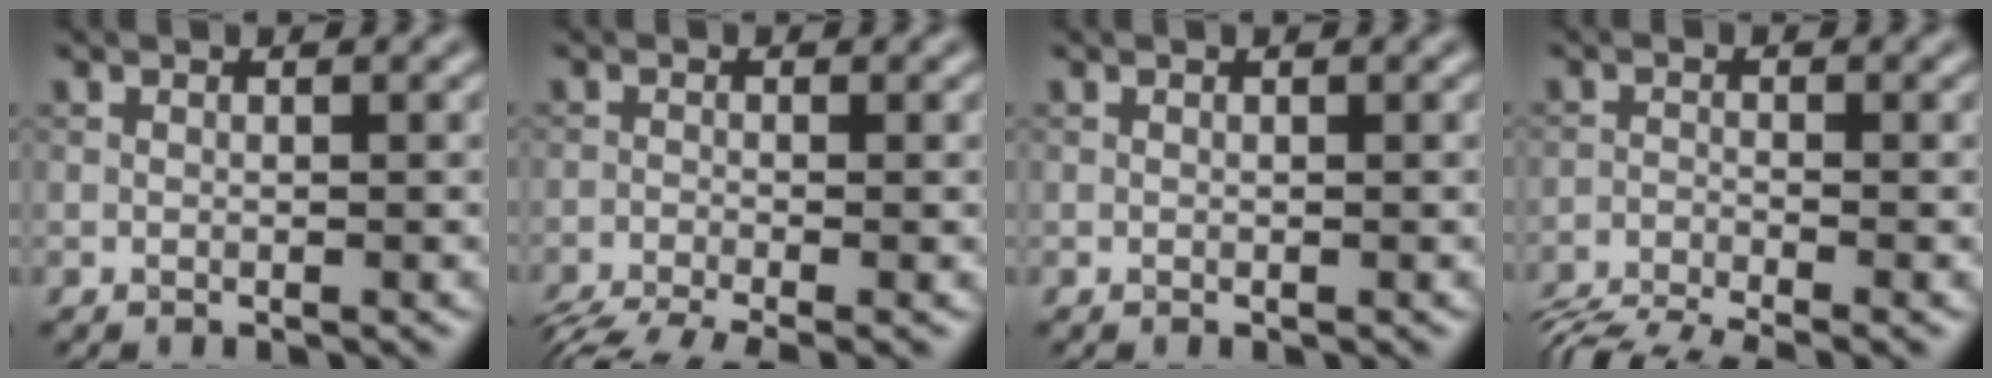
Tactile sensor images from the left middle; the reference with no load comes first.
{"total": 5.4, "force": [-4.1, 1.5, 3.3], "torque": [-0.050, -0.026, -0.068]}
{"total": 0.0}
{"total": 5.8, "force": [-5.2, 0.9, 2.5], "torque": [-0.049, -0.023, -0.096]}